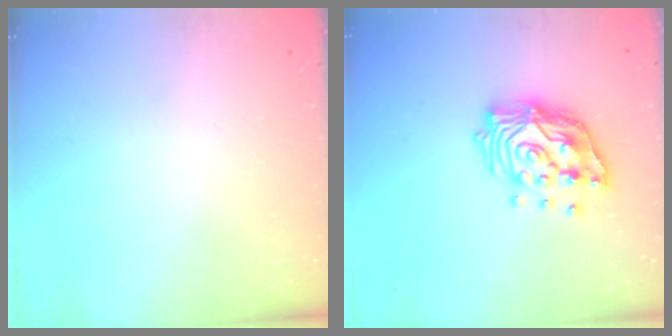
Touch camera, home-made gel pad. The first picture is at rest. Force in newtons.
{"total": 16.1, "press": 16.0, "slide": 1.8}